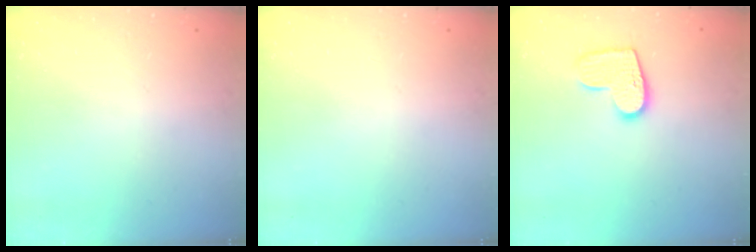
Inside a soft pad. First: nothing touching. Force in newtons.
{"total": 0.0}
{"total": 10.3, "press": 10.3, "slide": 0.4}